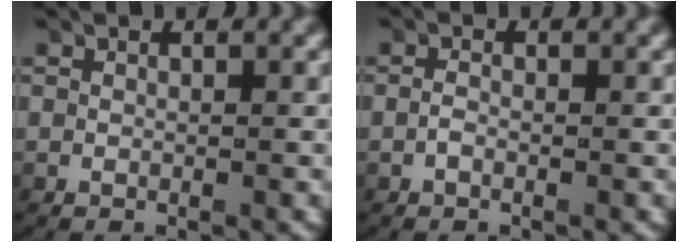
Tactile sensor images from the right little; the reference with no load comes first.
{"total": 0.7, "force": [-0.6, 0.3, 0.4], "torque": [-0.014, -0.003, -0.011]}